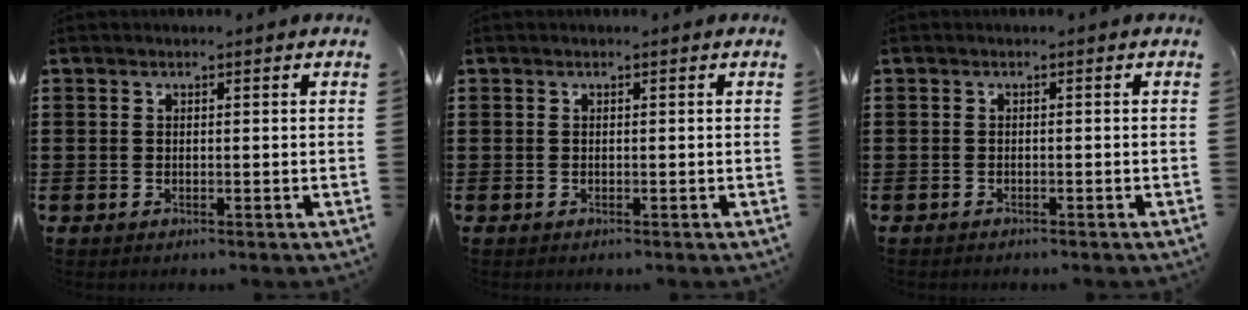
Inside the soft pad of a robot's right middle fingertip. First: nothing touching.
{"total": 0.0}
{"total": 0.7, "force": [-0.6, 0.2, 0.0], "torque": [-0.001, 0.003, -0.014]}